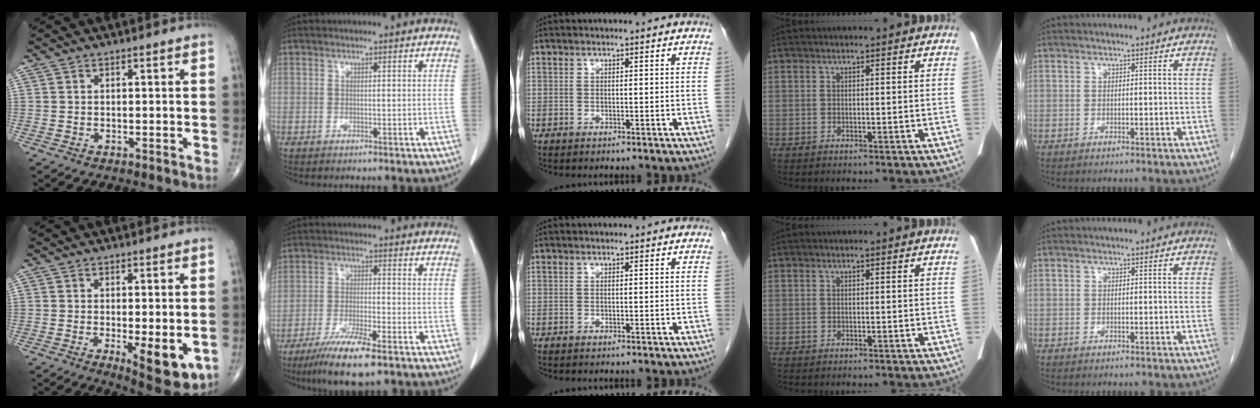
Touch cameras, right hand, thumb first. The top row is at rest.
{"thumb": {"total": 9.4, "force": [-2.2, 3.3, 8.5], "torque": [-0.112, -0.022, -0.025]}, "index": {"total": 9.3, "force": [-6.3, 0.8, 6.8], "torque": [-0.123, -0.024, -0.110]}}